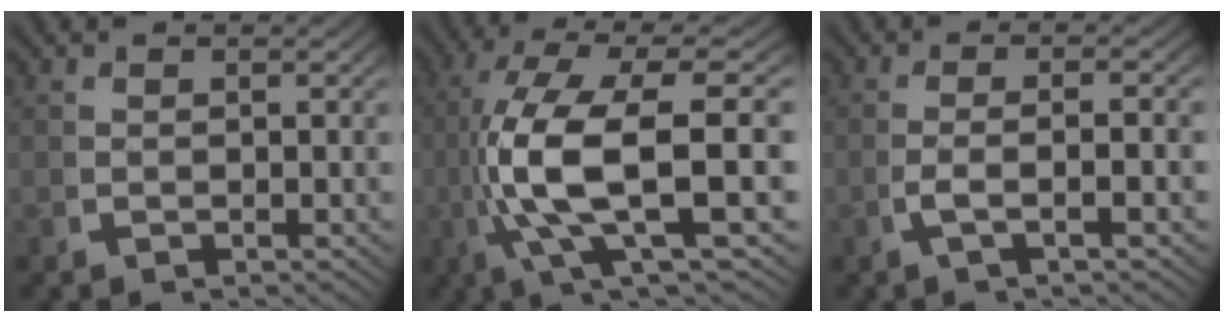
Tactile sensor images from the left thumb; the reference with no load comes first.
{"total": 14.0, "force": [0.0, 5.9, 12.7], "torque": [-0.279, -0.026, 0.017]}
{"total": 3.2, "force": [-0.6, -0.1, 3.1], "torque": [-0.067, 0.009, -0.012]}